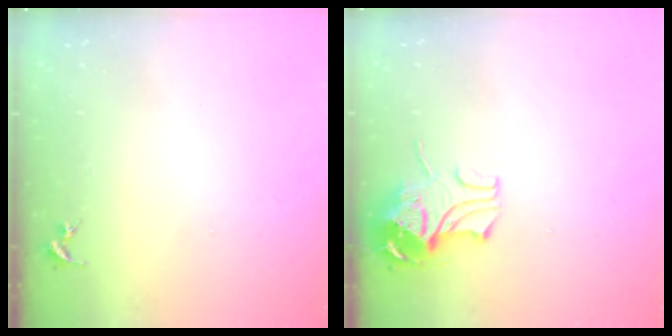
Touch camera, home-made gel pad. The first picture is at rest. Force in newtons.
{"total": 9.8, "press": 9.7, "slide": 1.2}